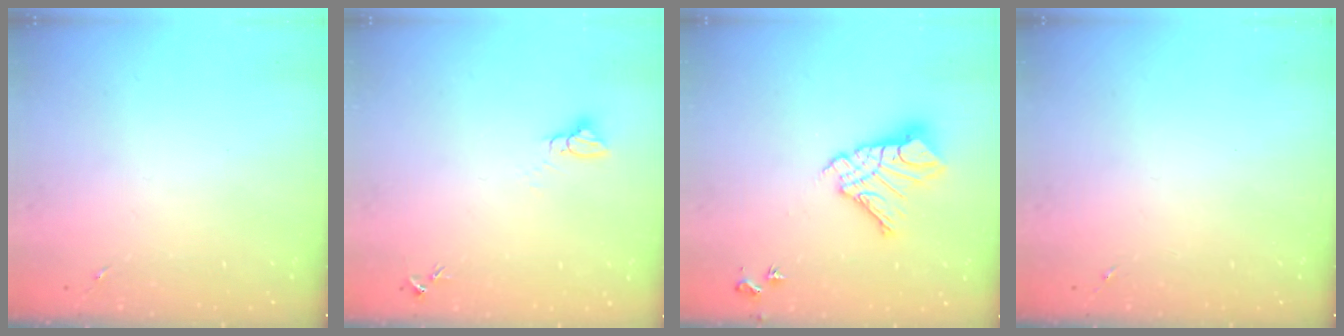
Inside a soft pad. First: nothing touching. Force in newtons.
{"total": 2.7, "press": 2.7, "slide": 0.1}
{"total": 14.0, "press": 14.0, "slide": 1.3}
{"total": 0.0}